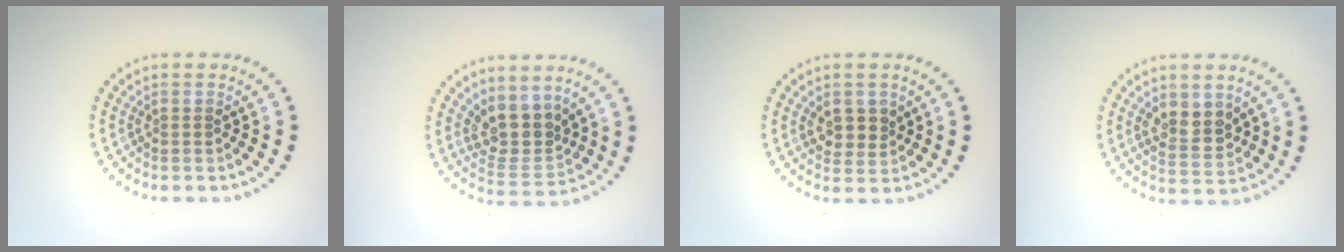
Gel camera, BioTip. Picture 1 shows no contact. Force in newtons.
{"total": 3.9, "press": 3.1, "slide": 2.3}
{"total": 2.3, "press": 2.2, "slide": 0.8}
{"total": 2.8, "press": 2.7, "slide": 0.9}